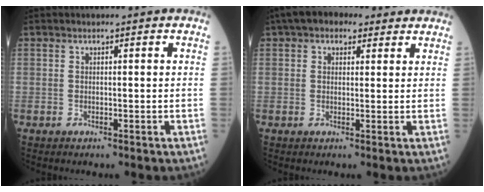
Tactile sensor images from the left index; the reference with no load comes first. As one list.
[{"total": 6.7, "force": [4.6, 3.5, 3.4], "torque": [-0.055, 0.042, 0.072]}]